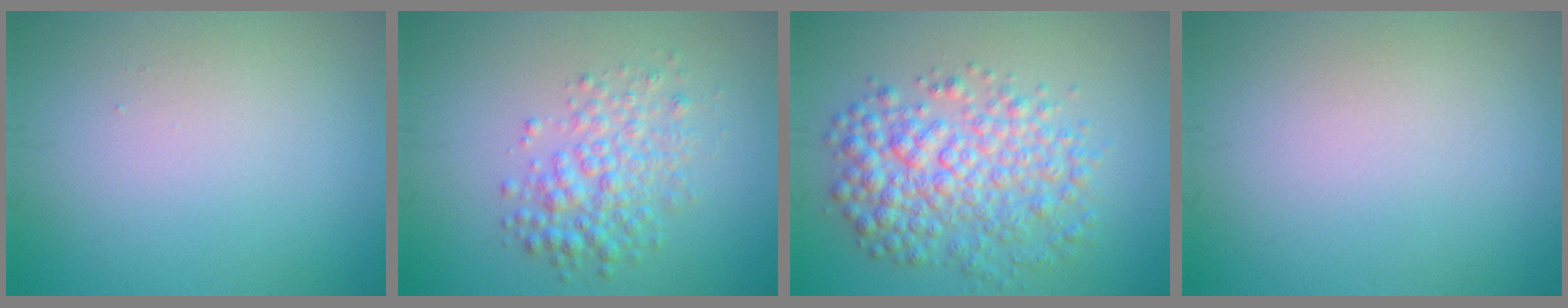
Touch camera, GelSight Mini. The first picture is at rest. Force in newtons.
{"total": 3.7, "press": 3.7, "slide": 0.0}
{"total": 6.1, "press": 6.0, "slide": 0.1}
{"total": 0.0}